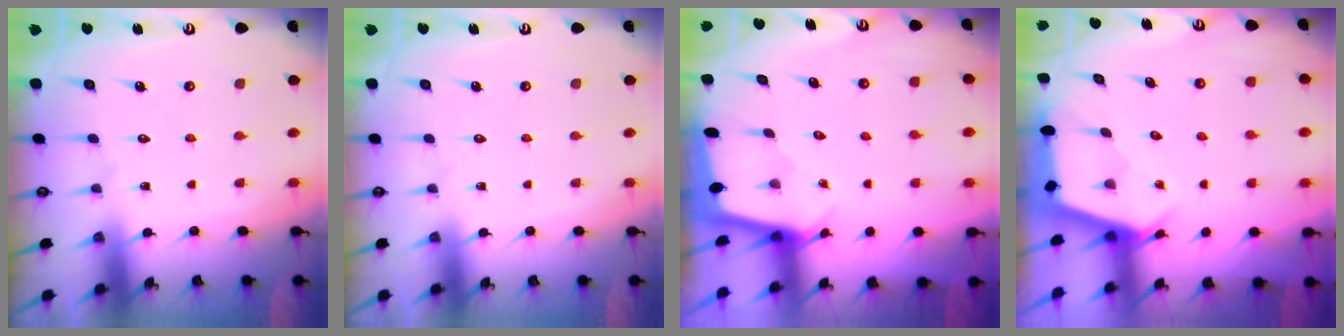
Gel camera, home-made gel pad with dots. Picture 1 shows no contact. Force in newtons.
{"total": 0.0}
{"total": 1.7, "press": 1.6, "slide": 0.3}
{"total": 2.9, "press": 2.8, "slide": 0.3}